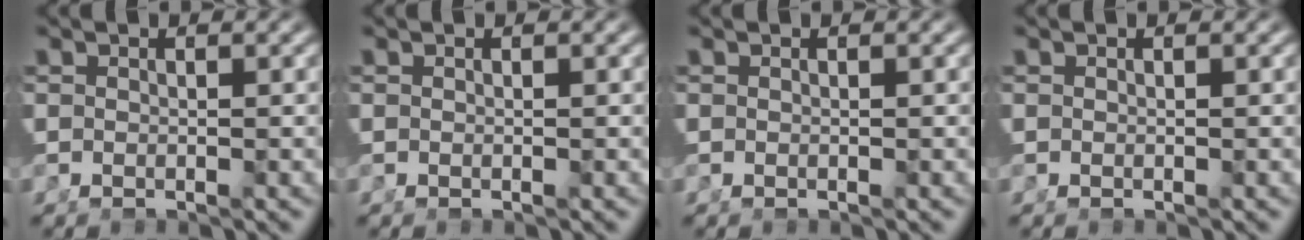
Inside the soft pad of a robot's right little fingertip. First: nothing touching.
{"total": 0.0}
{"total": 0.0}
{"total": 0.0}